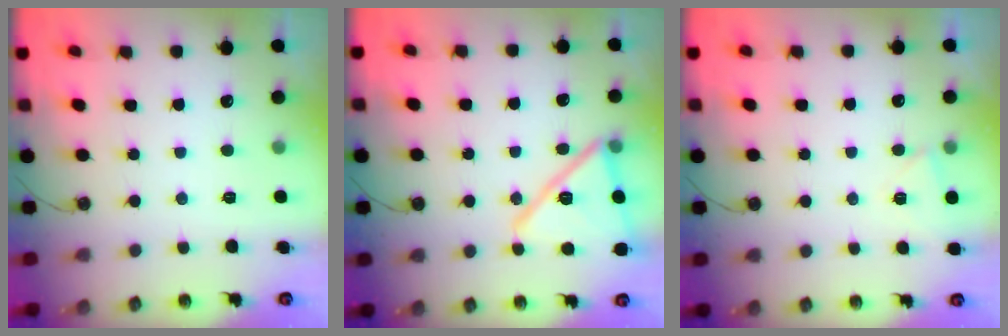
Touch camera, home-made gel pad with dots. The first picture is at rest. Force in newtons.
{"total": 16.3, "press": 15.7, "slide": 4.2}
{"total": 4.4, "press": 3.4, "slide": 2.8}